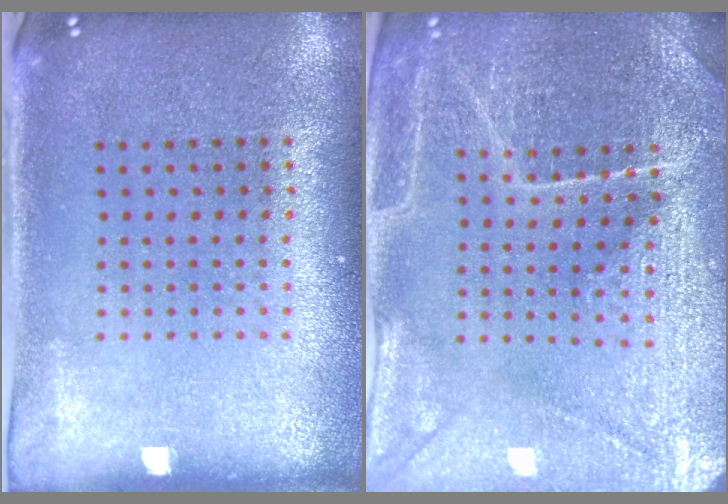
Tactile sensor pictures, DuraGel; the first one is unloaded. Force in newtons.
{"total": 4.3, "press": 4.2, "slide": 1.1}